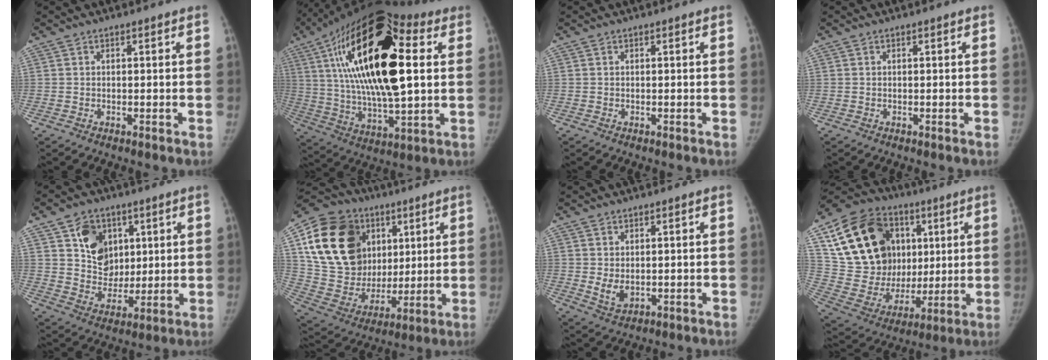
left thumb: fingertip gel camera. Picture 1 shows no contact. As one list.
[{"total": 30.3, "force": [7.2, 12.2, 26.8], "torque": [-0.479, 0.002, 0.108]}, {"total": 0.0}, {"total": 0.0}, {"total": 11.6, "force": [4.5, 9.4, 5.1], "torque": [-0.044, -0.021, 0.086]}, {"total": 27.6, "force": [8.6, 20.3, 16.5], "torque": [-0.280, 0.014, 0.163]}, {"total": 3.9, "force": [0.1, 2.8, 2.8], "torque": [-0.045, -0.006, 0.013]}, {"total": 28.0, "force": [8.4, 20.0, 17.6], "torque": [-0.285, 0.020, 0.159]}]